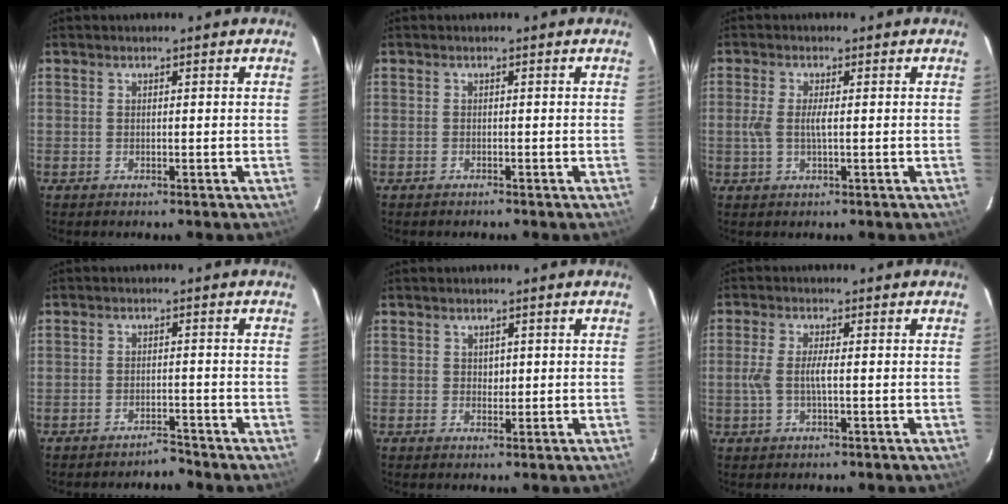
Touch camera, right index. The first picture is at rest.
{"total": 0.6, "force": [-0.6, 0.1, 0.0], "torque": [0.000, 0.001, -0.011]}
{"total": 3.4, "force": [0.0, 0.8, 3.3], "torque": [-0.070, 0.001, -0.002]}
{"total": 2.5, "force": [-2.5, 0.4, 0.2], "torque": [-0.009, 0.003, -0.038]}
{"total": 1.4, "force": [0.4, 1.2, 0.5], "torque": [-0.004, 0.004, 0.008]}
{"total": 4.1, "force": [-0.4, 0.8, 4.0], "torque": [-0.083, 0.003, -0.007]}